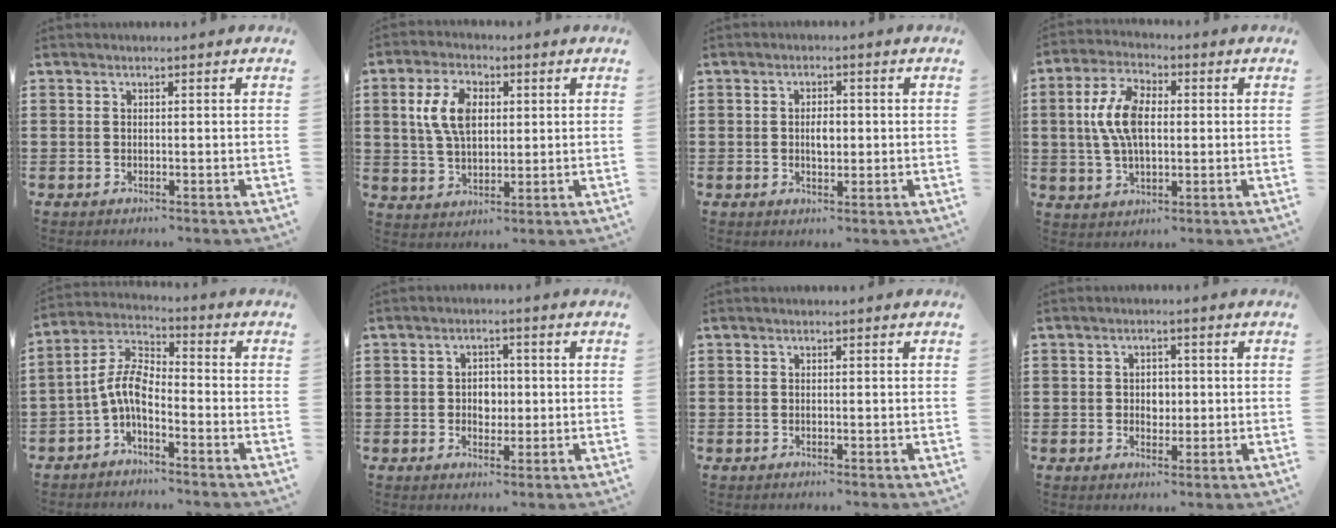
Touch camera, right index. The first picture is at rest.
{"total": 7.9, "force": [1.6, 4.8, 6.0], "torque": [-0.143, 0.014, 0.023]}
{"total": 2.5, "force": [0.0, 1.2, 2.2], "torque": [-0.034, 0.002, -0.003]}
{"total": 8.6, "force": [0.7, 4.5, 7.3], "torque": [-0.162, 0.011, 0.006]}
{"total": 6.3, "force": [-2.3, 2.7, 5.2], "torque": [-0.131, -0.009, -0.054]}
{"total": 3.0, "force": [-0.2, 2.4, 1.7], "torque": [-0.030, 0.005, -0.009]}
{"total": 0.0}
{"total": 2.3, "force": [0.0, 1.9, 1.3], "torque": [-0.021, 0.007, -0.004]}